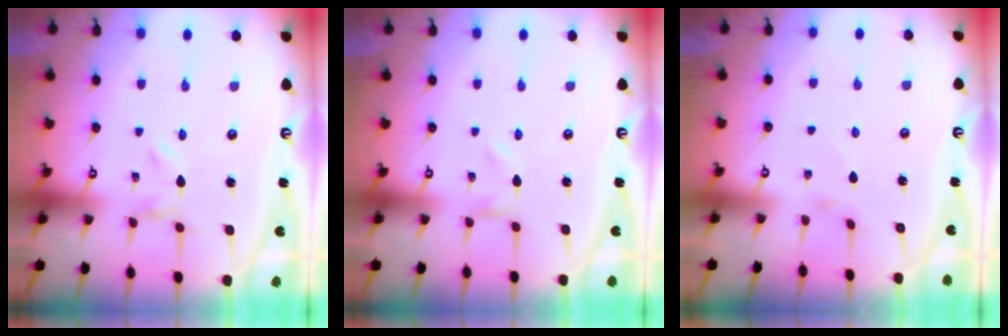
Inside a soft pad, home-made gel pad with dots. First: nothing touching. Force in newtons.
{"total": 0.0}
{"total": 1.4, "press": 1.4, "slide": 0.2}